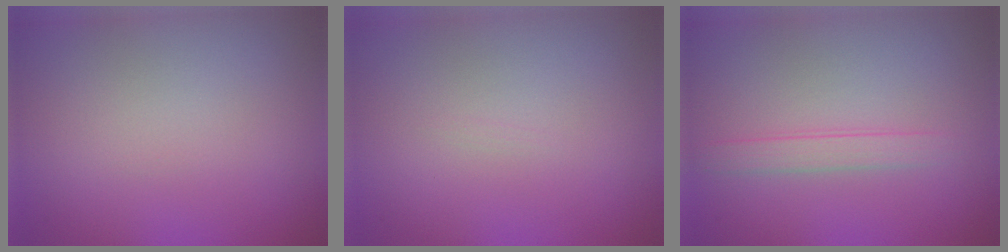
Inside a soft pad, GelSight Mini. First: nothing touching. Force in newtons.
{"total": 0.0}
{"total": 1.8, "press": 1.8, "slide": 0.0}